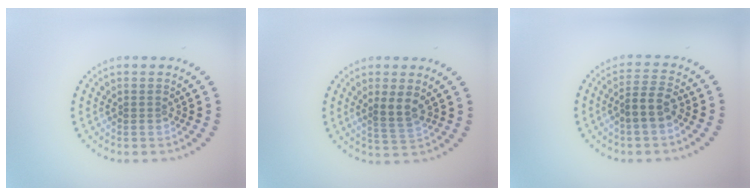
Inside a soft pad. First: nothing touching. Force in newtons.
{"total": 2.1, "press": 1.8, "slide": 0.9}
{"total": 2.8, "press": 2.5, "slide": 1.3}